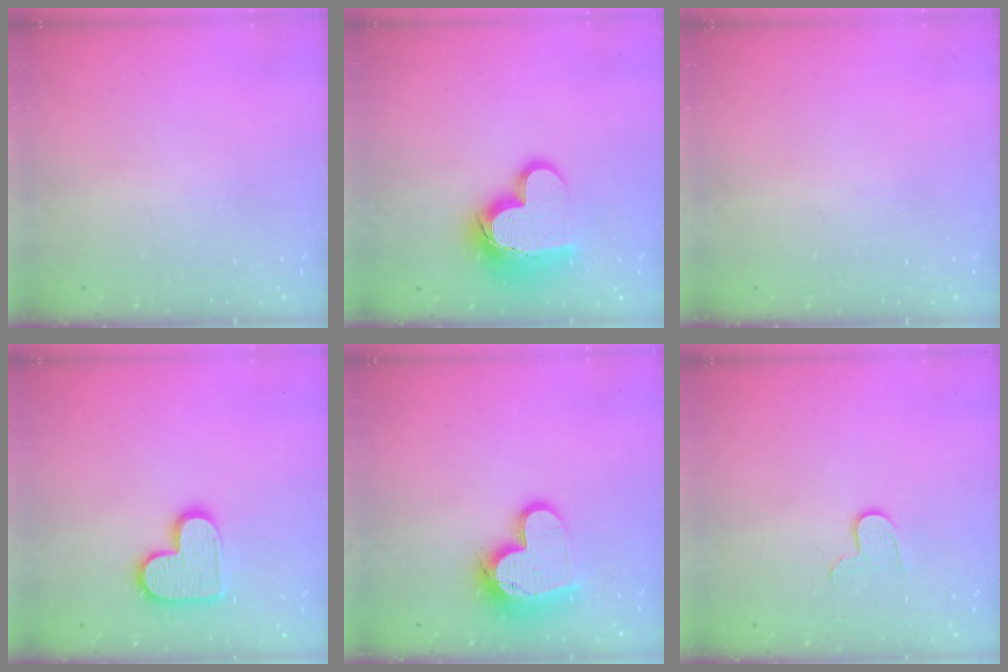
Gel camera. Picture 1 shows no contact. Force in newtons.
{"total": 15.4, "press": 15.4, "slide": 1.3}
{"total": 0.0}
{"total": 13.4, "press": 13.4, "slide": 0.8}
{"total": 13.7, "press": 13.6, "slide": 1.3}
{"total": 4.9, "press": 4.9, "slide": 0.5}